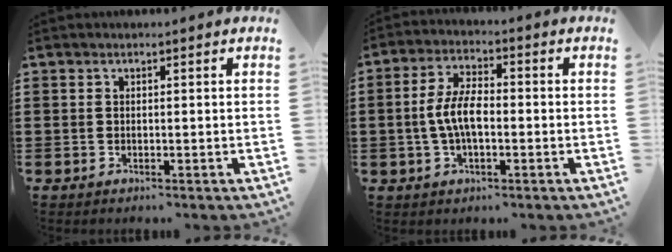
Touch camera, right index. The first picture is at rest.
{"total": 6.5, "force": [-0.8, 2.8, 5.8], "torque": [-0.131, -0.001, -0.021]}